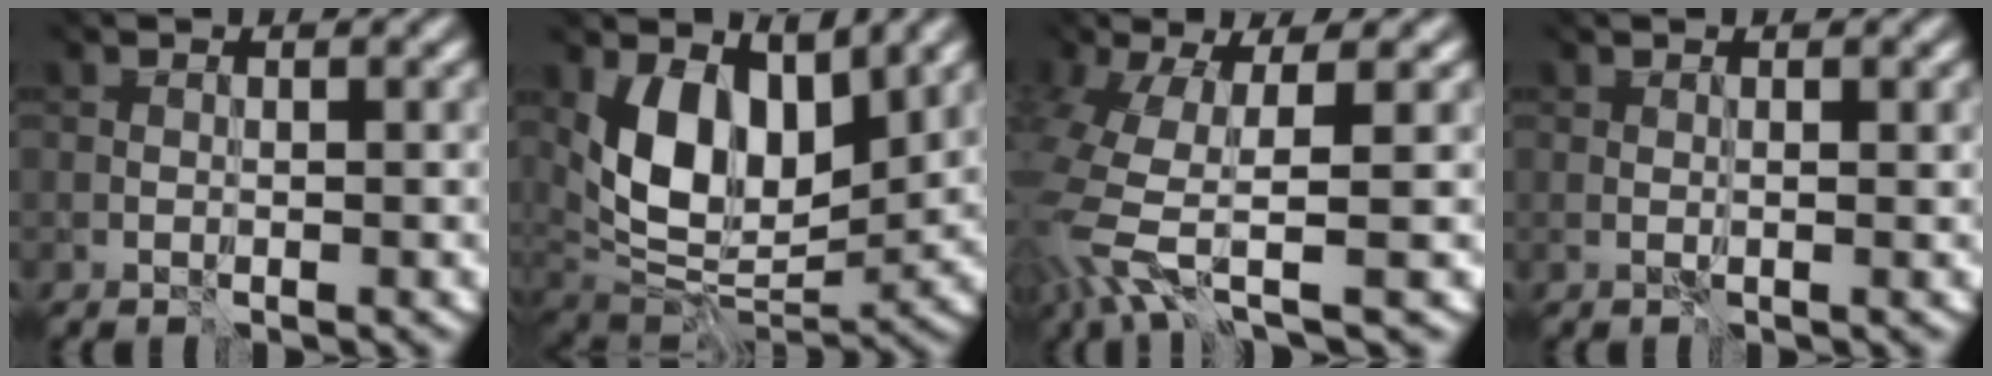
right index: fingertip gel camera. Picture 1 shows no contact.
{"total": 8.1, "force": [2.1, 5.1, 6.0], "torque": [-0.101, -0.020, 0.054]}
{"total": 9.0, "force": [-3.4, 3.4, 7.6], "torque": [-0.195, -0.026, -0.040]}
{"total": 1.2, "force": [0.8, 0.5, 0.8], "torque": [-0.003, 0.012, 0.006]}